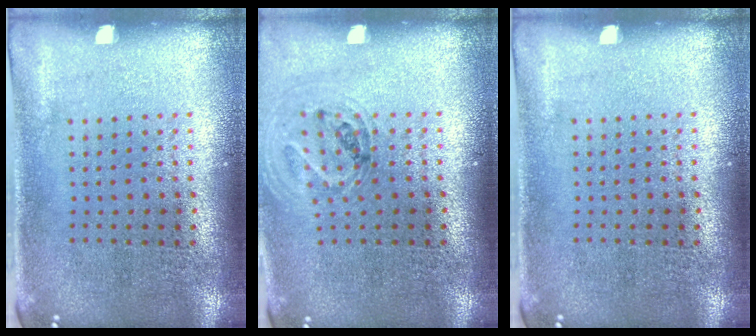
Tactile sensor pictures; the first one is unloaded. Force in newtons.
{"total": 0.9, "press": 0.9, "slide": 0.0}
{"total": 0.0}